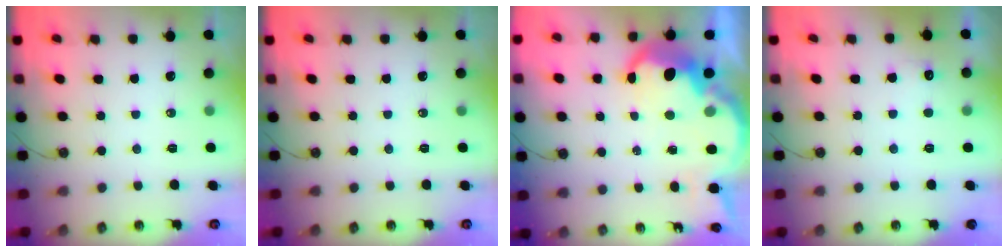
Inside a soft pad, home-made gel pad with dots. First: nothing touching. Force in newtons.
{"total": 0.0}
{"total": 13.1, "press": 13.1, "slide": 0.6}
{"total": 6.0, "press": 5.8, "slide": 1.3}